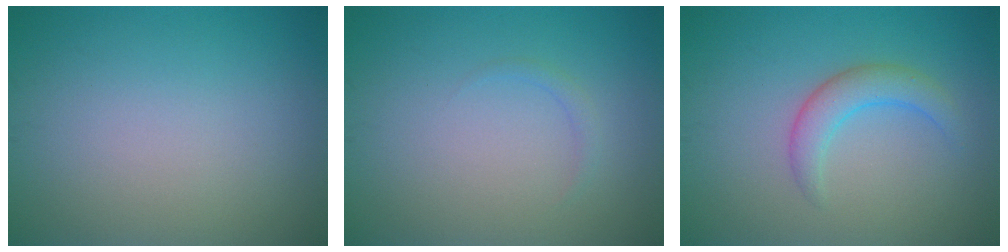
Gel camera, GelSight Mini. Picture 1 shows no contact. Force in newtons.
{"total": 0.8, "press": 0.8, "slide": 0.1}
{"total": 2.8, "press": 2.8, "slide": 0.2}